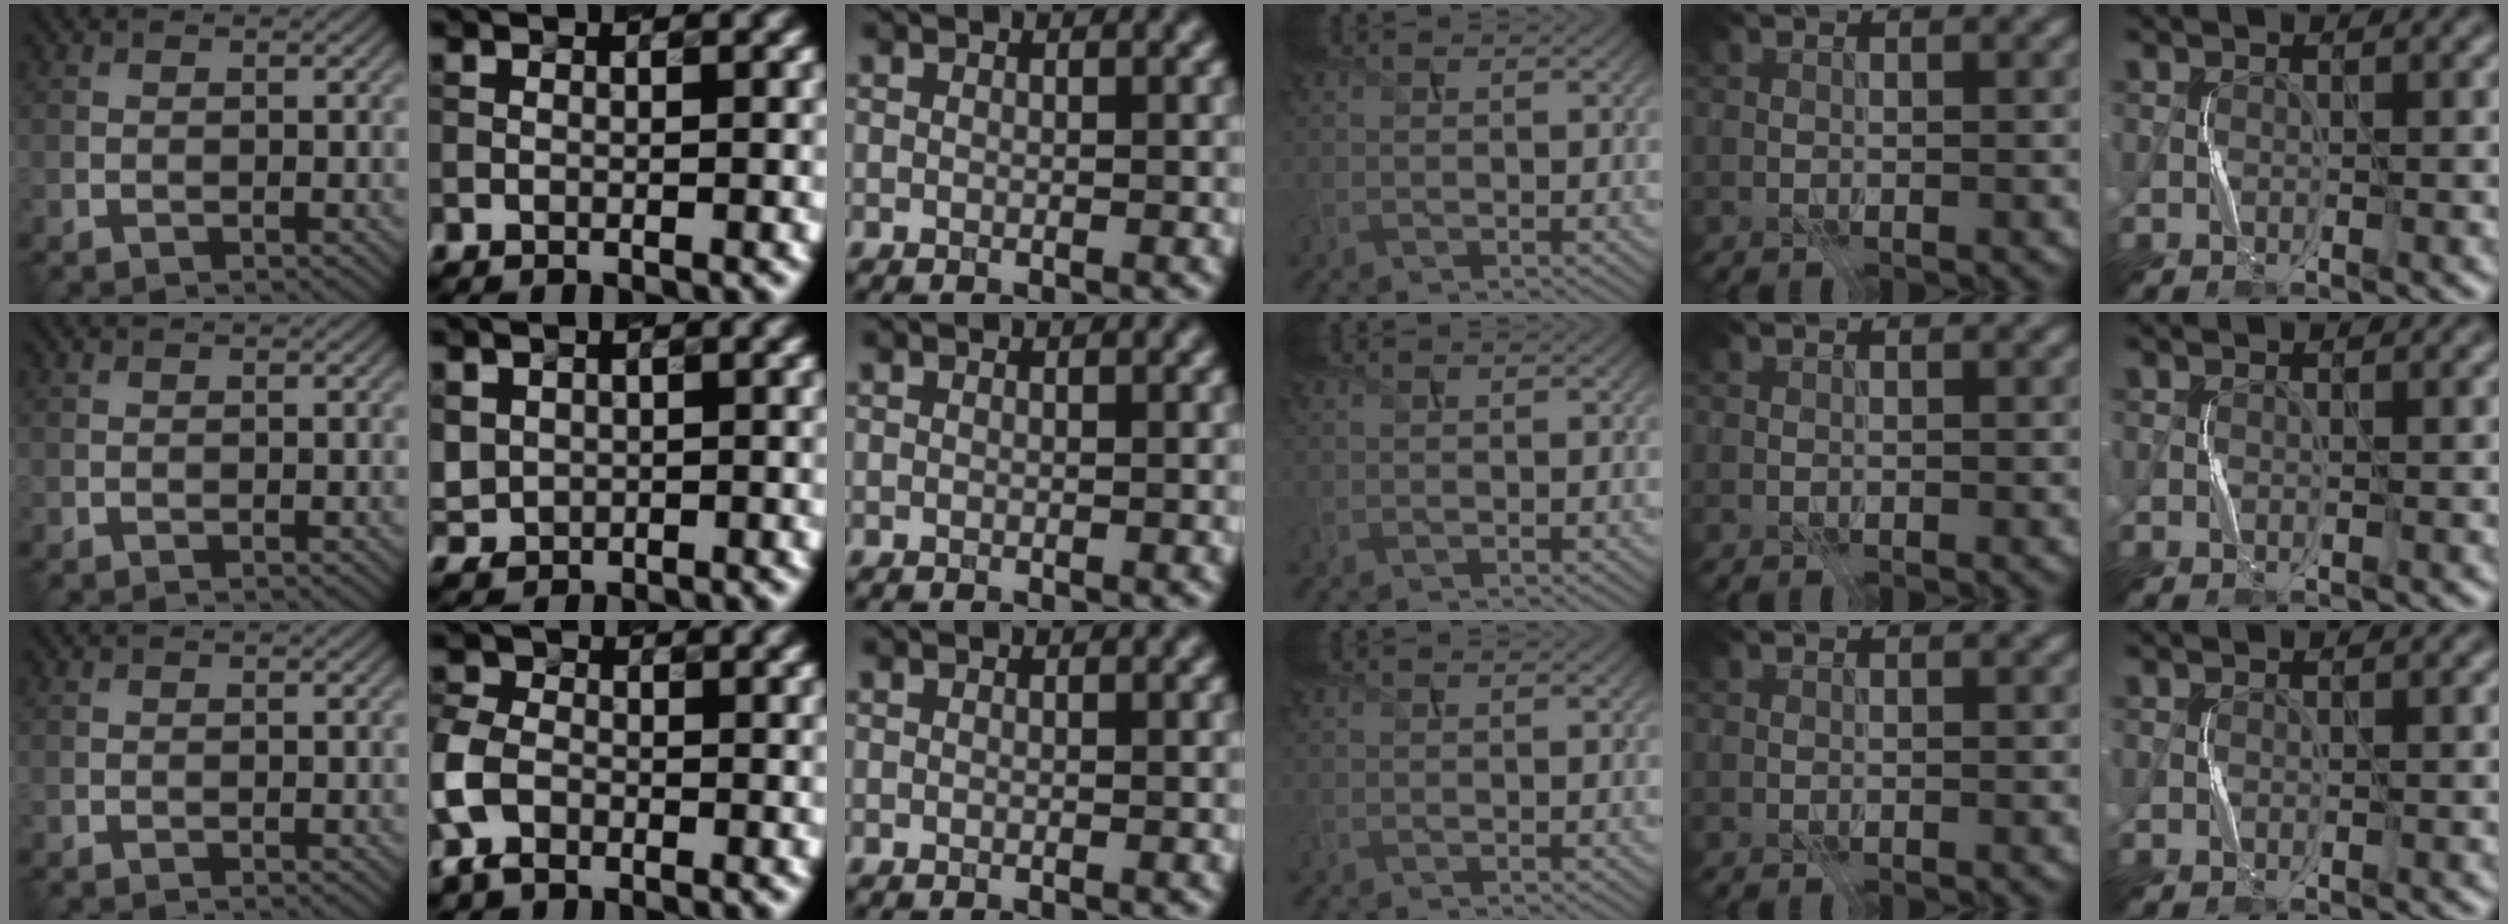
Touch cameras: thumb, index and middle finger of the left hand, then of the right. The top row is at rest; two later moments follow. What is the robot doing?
{"motion": "press", "object": "toy piano key"}